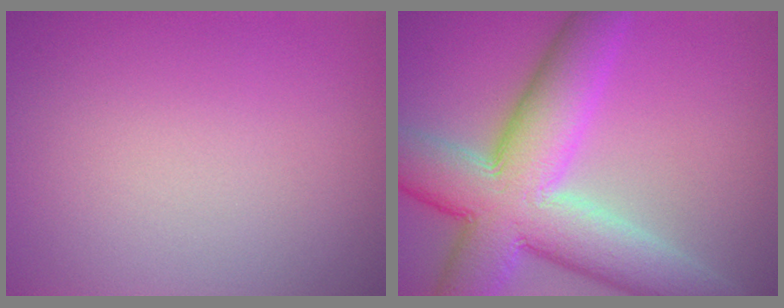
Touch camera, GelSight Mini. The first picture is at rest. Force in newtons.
{"total": 12.1, "press": 12.1, "slide": 0.6}